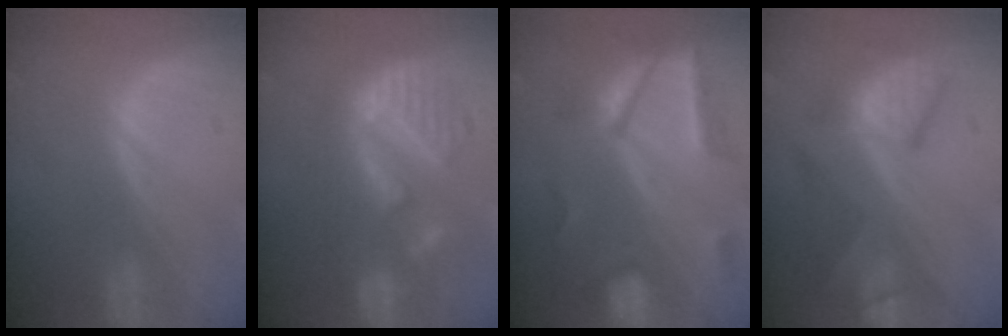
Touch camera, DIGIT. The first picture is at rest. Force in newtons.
{"total": 9.6, "press": 9.6, "slide": 0.3}
{"total": 7.3, "press": 7.2, "slide": 0.7}
{"total": 10.1, "press": 8.7, "slide": 5.0}